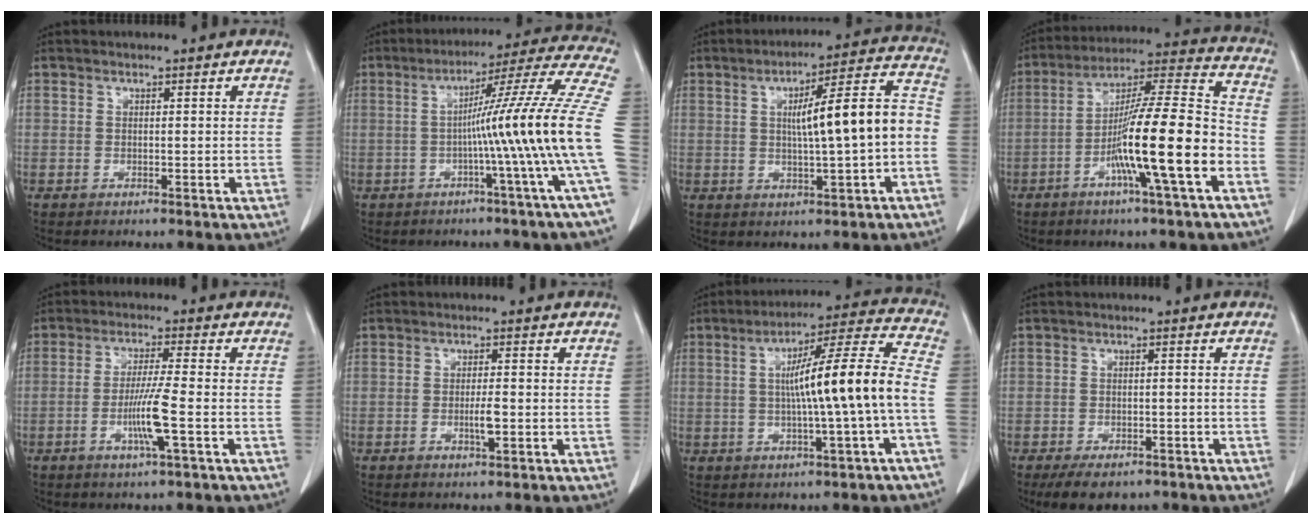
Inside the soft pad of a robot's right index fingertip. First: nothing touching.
{"total": 17.8, "force": [-3.0, -3.6, 17.2], "torque": [-0.227, 0.005, -0.057]}
{"total": 12.5, "force": [-0.6, 1.1, 12.4], "torque": [-0.176, 0.031, -0.007]}
{"total": 17.1, "force": [-5.9, 0.0, 16.0], "torque": [-0.272, 0.002, -0.105]}
{"total": 6.6, "force": [-2.0, -0.6, 6.2], "torque": [-0.119, -0.009, -0.039]}
{"total": 2.6, "force": [-0.7, 0.3, 2.5], "torque": [-0.048, -0.002, -0.010]}
{"total": 14.3, "force": [-1.1, -0.9, 14.3], "torque": [-0.222, 0.018, -0.022]}
{"total": 6.3, "force": [-4.6, 3.1, 2.9], "torque": [-0.040, -0.003, -0.065]}